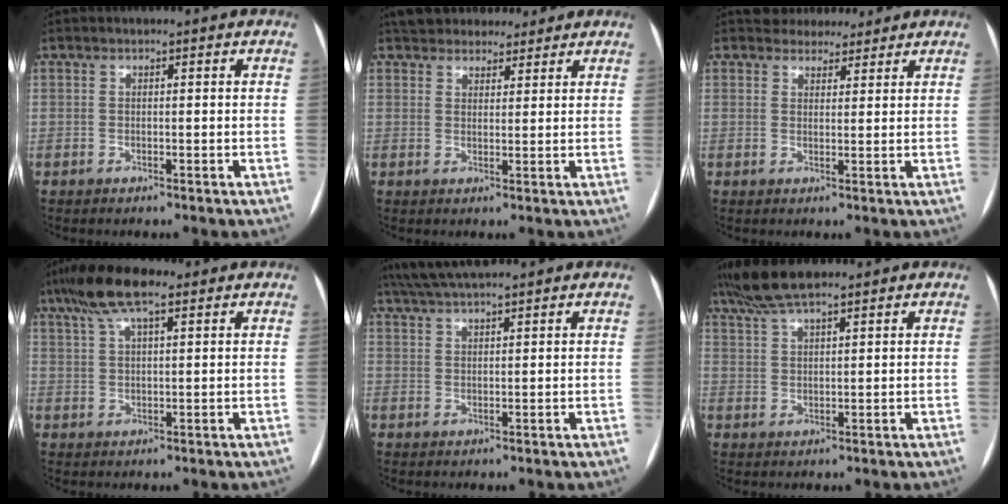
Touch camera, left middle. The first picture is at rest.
{"total": 9.2, "force": [8.0, 3.8, 2.2], "torque": [-0.016, 0.022, 0.116]}
{"total": 5.1, "force": [4.6, 2.2, 0.3], "torque": [0.004, 0.008, 0.060]}
{"total": 8.7, "force": [5.6, 2.1, 6.4], "torque": [-0.129, 0.029, 0.099]}
{"total": 7.5, "force": [6.4, 0.4, 3.9], "torque": [-0.068, 0.037, 0.110]}
{"total": 7.3, "force": [6.0, 0.9, 4.1], "torque": [-0.080, 0.031, 0.109]}